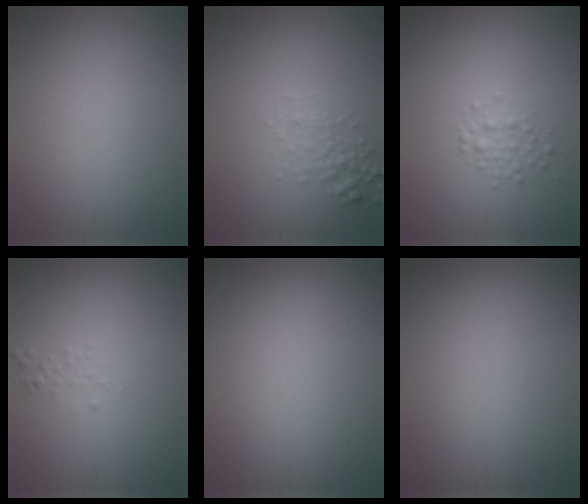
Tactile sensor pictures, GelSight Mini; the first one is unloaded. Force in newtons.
{"total": 1.6, "press": 1.6, "slide": 0.1}
{"total": 1.6, "press": 1.6, "slide": 0.1}
{"total": 0.8, "press": 0.8, "slide": 0.1}
{"total": 0.0}
{"total": 0.0}